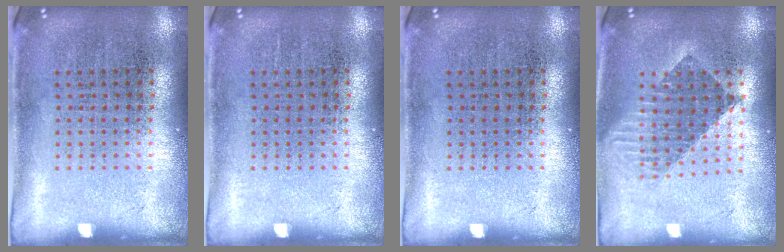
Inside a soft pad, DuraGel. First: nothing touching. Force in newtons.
{"total": 0.0}
{"total": 0.0}
{"total": 1.5, "press": 1.3, "slide": 0.8}